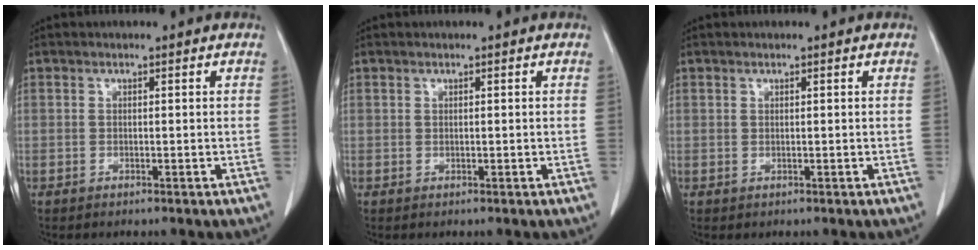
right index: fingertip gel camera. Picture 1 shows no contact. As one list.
[{"total": 0.0}, {"total": 0.0}]